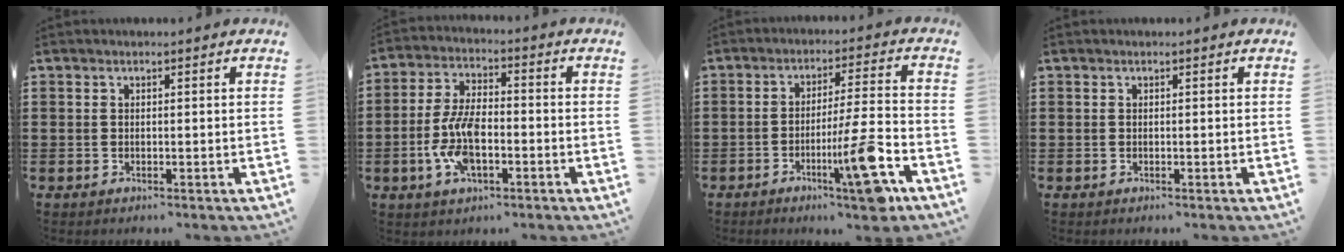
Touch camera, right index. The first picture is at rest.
{"total": 8.8, "force": [-2.4, 4.1, 7.4], "torque": [-0.173, -0.002, -0.052]}
{"total": 11.5, "force": [-5.4, 0.3, 10.2], "torque": [-0.175, -0.004, -0.093]}
{"total": 0.0}